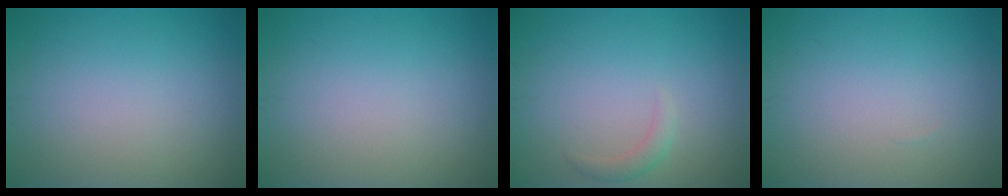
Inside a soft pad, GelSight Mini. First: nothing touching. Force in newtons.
{"total": 0.0}
{"total": 1.2, "press": 1.2, "slide": 0.2}
{"total": 0.0}